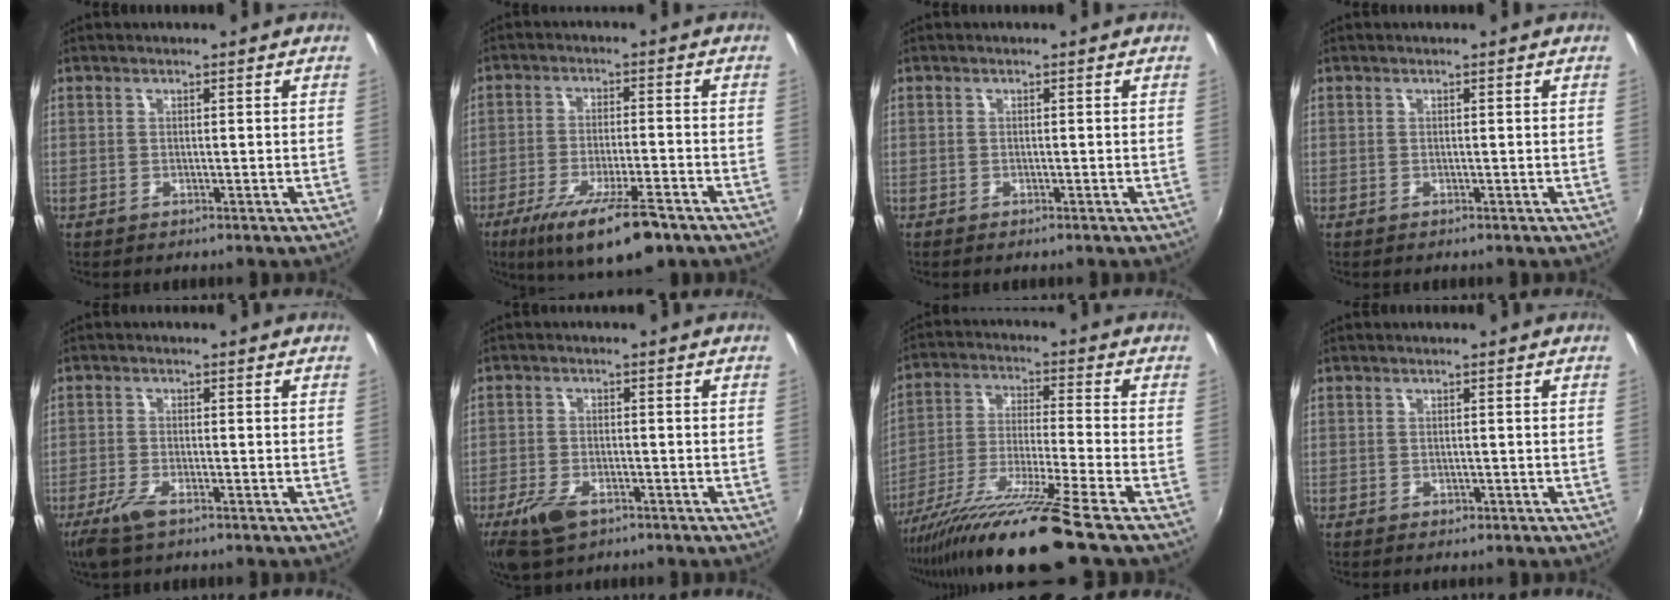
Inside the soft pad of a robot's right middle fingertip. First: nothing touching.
{"total": 14.0, "force": [-9.1, 3.1, 10.2], "torque": [-0.193, -0.035, -0.151]}
{"total": 0.6, "force": [-0.5, 0.2, 0.2], "torque": [-0.006, -0.003, -0.010]}
{"total": 0.0}
{"total": 4.6, "force": [-3.1, 1.1, 3.2], "torque": [-0.082, -0.012, -0.060]}
{"total": 7.2, "force": [-4.5, 3.5, 4.4], "torque": [-0.116, -0.018, -0.081]}
{"total": 15.4, "force": [-12.1, -2.5, 9.2], "torque": [-0.180, -0.032, -0.220]}
{"total": 1.2, "force": [-0.8, 0.8, 0.5], "torque": [-0.010, -0.005, -0.012]}